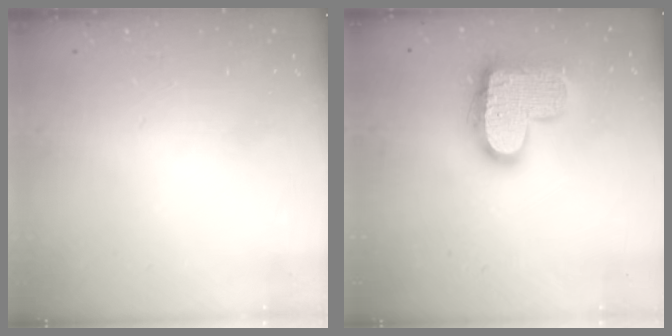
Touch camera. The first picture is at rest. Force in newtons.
{"total": 20.1, "press": 20.1, "slide": 1.3}